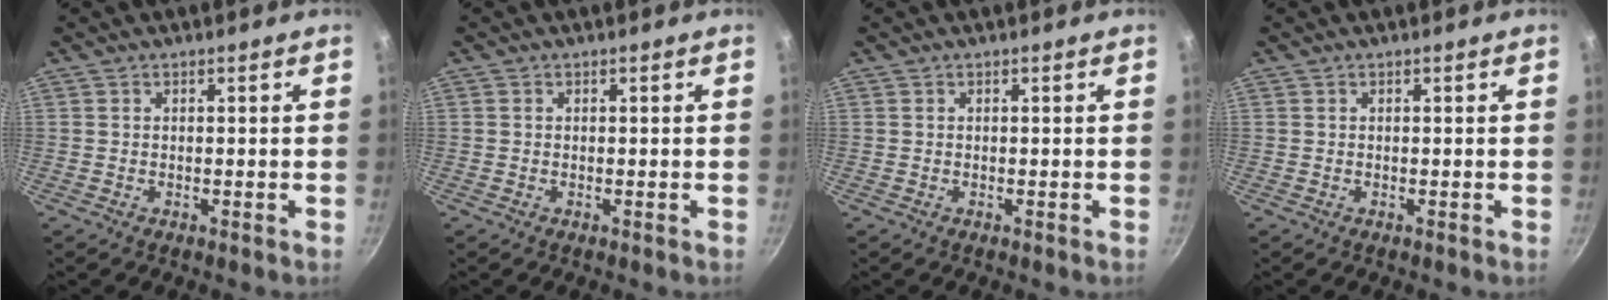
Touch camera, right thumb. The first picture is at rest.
{"total": 0.0}
{"total": 0.0}
{"total": 0.0}